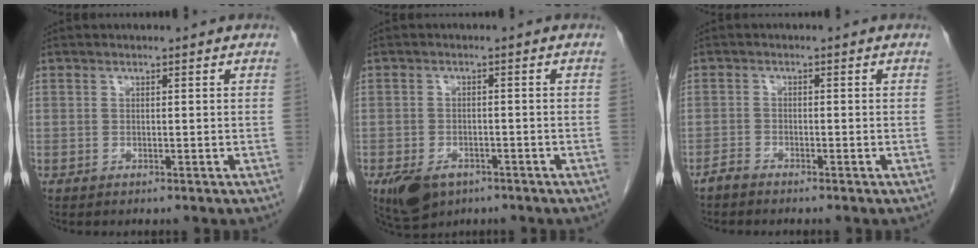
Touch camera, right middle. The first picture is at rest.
{"total": 6.4, "force": [-3.9, 3.8, 3.5], "torque": [-0.063, -0.006, -0.057]}
{"total": 1.5, "force": [-1.4, 0.3, 0.4], "torque": [-0.013, -0.001, -0.028]}